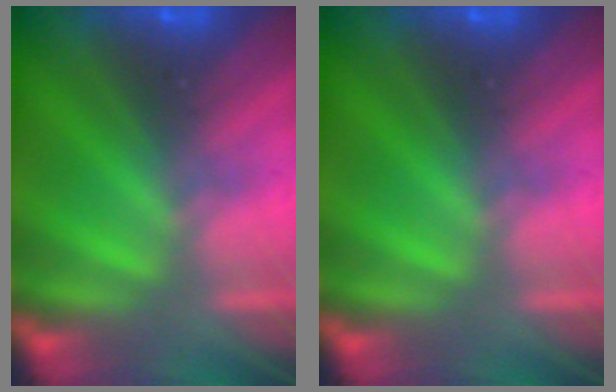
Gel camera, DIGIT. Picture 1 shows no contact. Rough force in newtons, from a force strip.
{"total": 0.0}